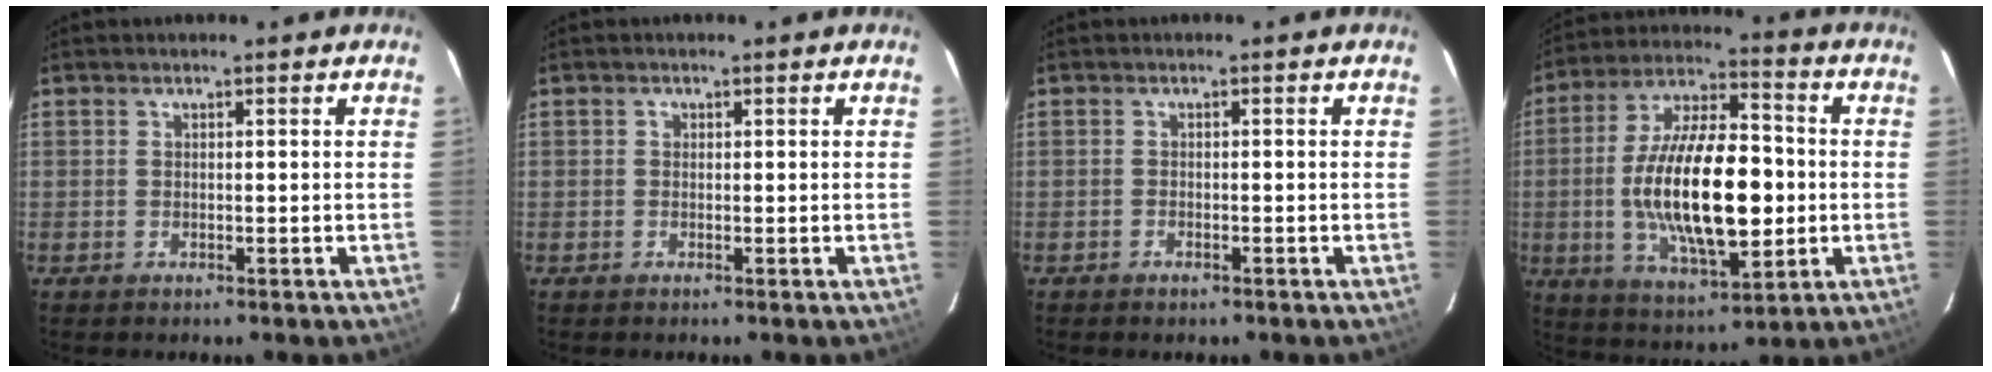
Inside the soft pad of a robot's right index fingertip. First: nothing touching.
{"total": 0.8, "force": [0.0, 0.8, 0.1], "torque": [0.001, 0.003, -0.003]}
{"total": 1.3, "force": [-0.9, 0.6, 0.7], "torque": [-0.013, 0.000, -0.017]}
{"total": 21.1, "force": [-2.0, 8.7, 19.2], "torque": [-0.359, 0.004, -0.029]}